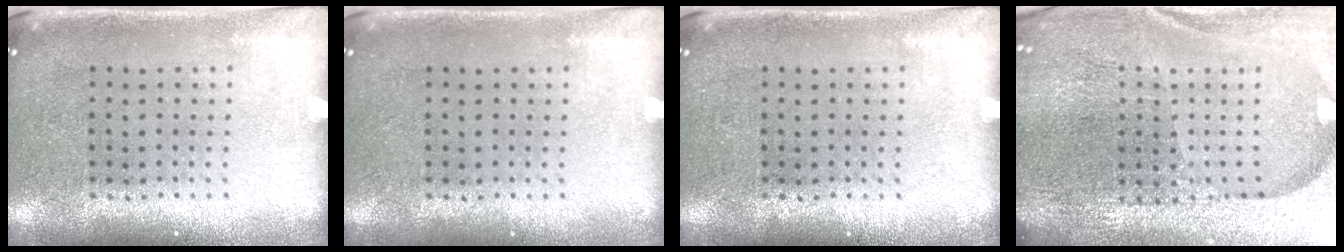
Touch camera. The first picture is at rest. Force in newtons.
{"total": 0.0}
{"total": 0.0}
{"total": 6.3, "press": 5.5, "slide": 3.0}